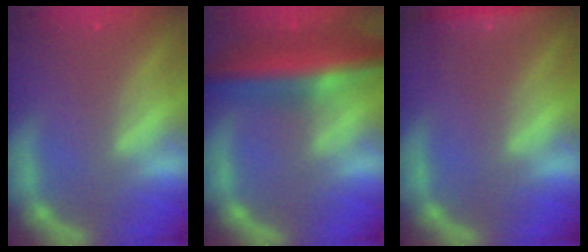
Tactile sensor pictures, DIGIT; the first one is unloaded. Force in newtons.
{"total": 9.5}
{"total": 3.0}